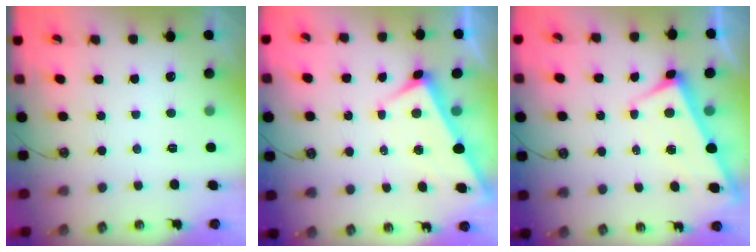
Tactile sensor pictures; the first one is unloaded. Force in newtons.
{"total": 2.8, "press": 2.7, "slide": 0.6}
{"total": 1.0, "press": 0.9, "slide": 0.4}